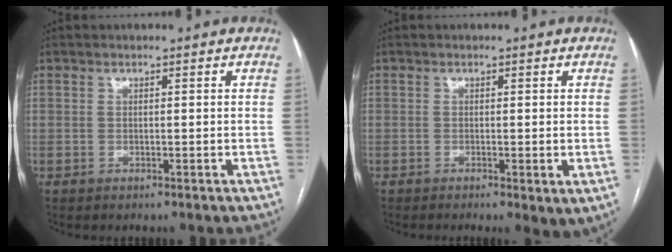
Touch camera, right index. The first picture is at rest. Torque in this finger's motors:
{"motor_torque": [1.07, -1.09, 0.48, 0.07]}